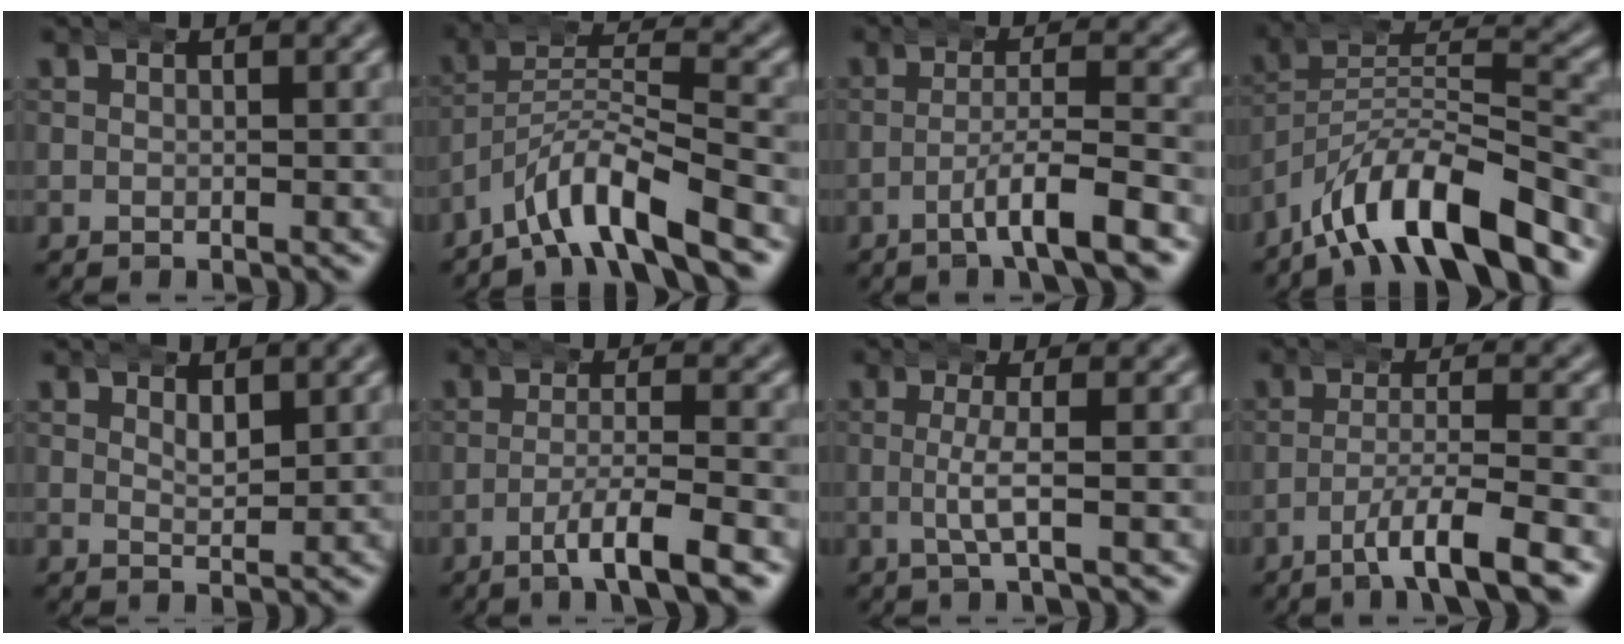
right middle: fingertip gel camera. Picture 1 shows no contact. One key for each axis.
{"total": 6.6, "fx": -4.4, "fy": 2.5, "fz": 4.3, "tx": -0.074, "ty": -0.007, "tz": -0.075}
{"total": 4.2, "fx": -2.7, "fy": 0.2, "fz": 3.2, "tx": -0.057, "ty": -0.002, "tz": -0.046}
{"total": 10.1, "fx": -5.6, "fy": 5.0, "fz": 6.7, "tx": -0.111, "ty": -0.023, "tz": -0.087}
{"total": 1.6, "fx": 1.2, "fy": 0.5, "fz": 0.9, "tx": -0.016, "ty": -0.010, "tz": 0.025}
{"total": 4.7, "fx": -2.9, "fy": 0.3, "fz": 3.6, "tx": -0.068, "ty": -0.006, "tz": -0.045}
{"total": 2.2, "fx": -0.3, "fy": -0.3, "fz": 2.2, "tx": -0.042, "ty": 0.001, "tz": -0.006}
{"total": 5.2, "fx": -3.4, "fy": 0.4, "fz": 3.9, "tx": -0.072, "ty": -0.008, "tz": -0.053}